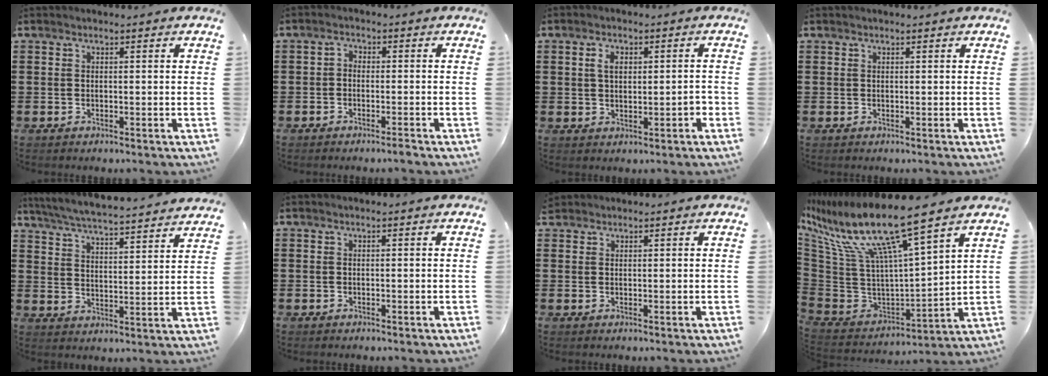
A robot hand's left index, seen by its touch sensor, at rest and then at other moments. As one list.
[{"total": 1.8, "force": [-1.5, 0.4, 0.8], "torque": [-0.018, 0.005, -0.031]}, {"total": 3.5, "force": [0.4, 1.9, 2.9], "torque": [-0.051, 0.007, 0.003]}, {"total": 0.0}, {"total": 5.3, "force": [5.2, -0.5, 1.2], "torque": [-0.049, -0.041, 0.086]}, {"total": 0.0}, {"total": 1.2, "force": [1.1, 0.5, 0.1], "torque": [-0.004, 0.001, 0.023]}, {"total": 13.7, "force": [9.1, 1.4, 10.2], "torque": [-0.239, -0.072, 0.142]}]